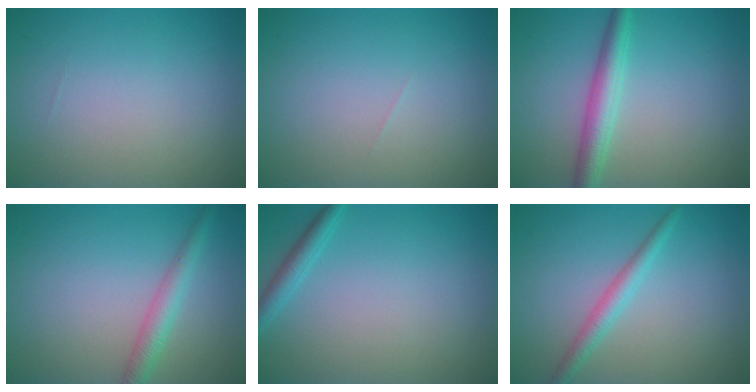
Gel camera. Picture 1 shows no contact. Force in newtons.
{"total": 0.0}
{"total": 3.4, "press": 3.4, "slide": 0.0}
{"total": 2.6, "press": 2.6, "slide": 0.1}
{"total": 1.8, "press": 1.8, "slide": 0.1}
{"total": 1.5, "press": 1.5, "slide": 0.1}